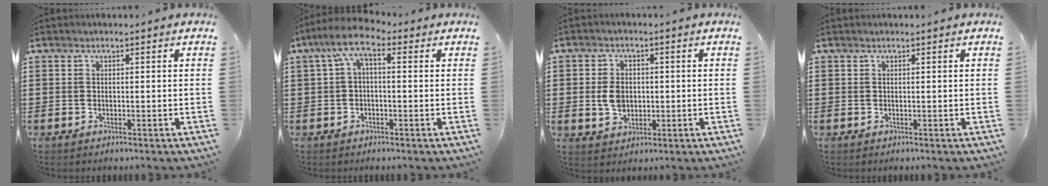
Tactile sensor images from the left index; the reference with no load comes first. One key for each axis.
{"total": 4.9, "fx": 0.2, "fy": 1.9, "fz": 4.6, "tx": -0.104, "ty": 0.001, "tz": -0.005}
{"total": 4.2, "fx": -0.1, "fy": 3.1, "fz": 2.9, "tx": -0.059, "ty": 0.004, "tz": -0.005}
{"total": 0.0}